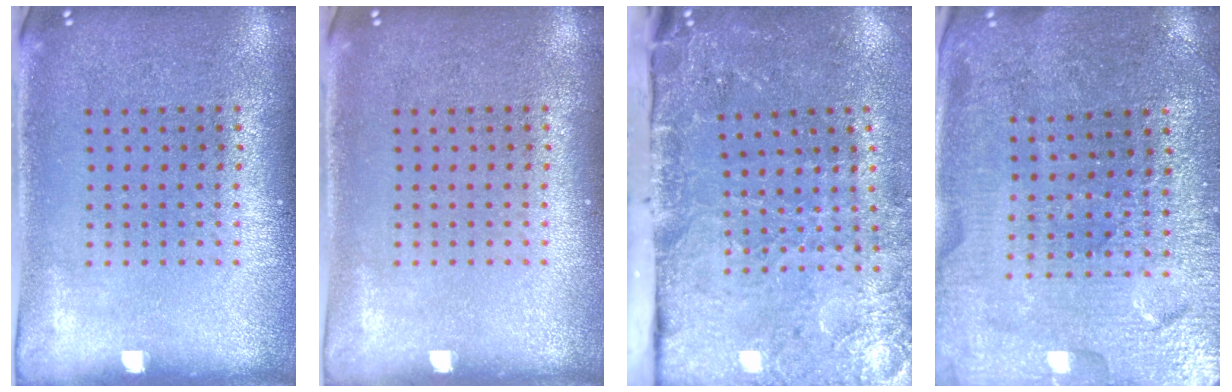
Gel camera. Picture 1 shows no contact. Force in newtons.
{"total": 0.0}
{"total": 3.7, "press": 3.4, "slide": 1.5}
{"total": 3.2, "press": 3.2, "slide": 0.1}